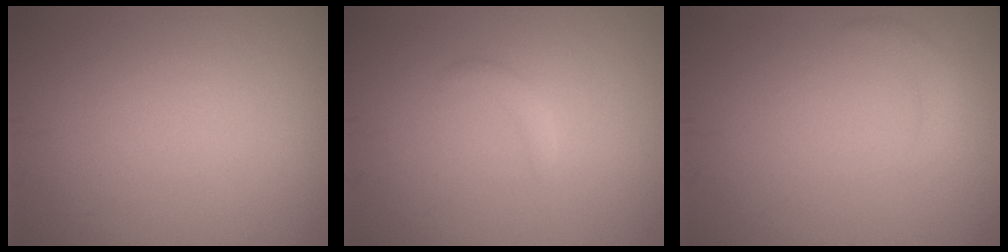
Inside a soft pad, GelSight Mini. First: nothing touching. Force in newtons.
{"total": 1.2, "press": 1.2, "slide": 0.1}
{"total": 1.3, "press": 1.3, "slide": 0.1}